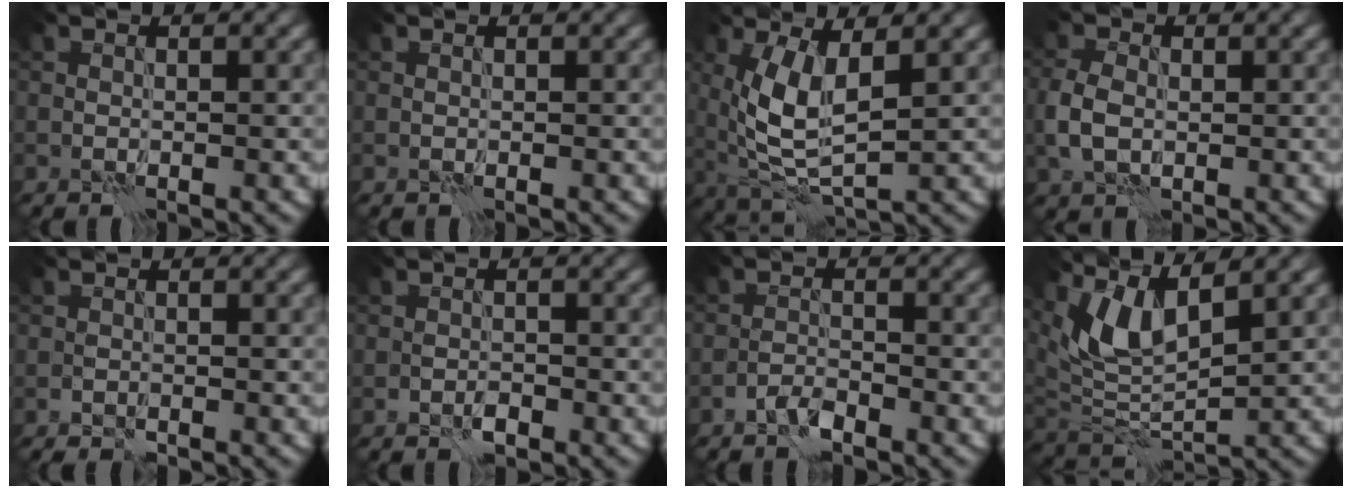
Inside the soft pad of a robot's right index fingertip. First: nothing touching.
{"total": 0.0}
{"total": 6.3, "force": [0.8, 2.4, 5.8], "torque": [-0.129, -0.007, 0.021]}
{"total": 3.6, "force": [-0.4, 2.6, 2.5], "torque": [-0.061, 0.001, -0.011]}
{"total": 0.9, "force": [-0.7, 0.4, 0.4], "torque": [-0.009, 0.002, -0.016]}
{"total": 0.9, "force": [-0.6, 0.4, 0.5], "torque": [-0.008, 0.000, -0.012]}
{"total": 1.2, "force": [-1.2, 0.1, 0.4], "torque": [-0.010, 0.004, -0.027]}
{"total": 5.8, "force": [3.5, 2.1, 4.2], "torque": [-0.094, -0.008, 0.069]}